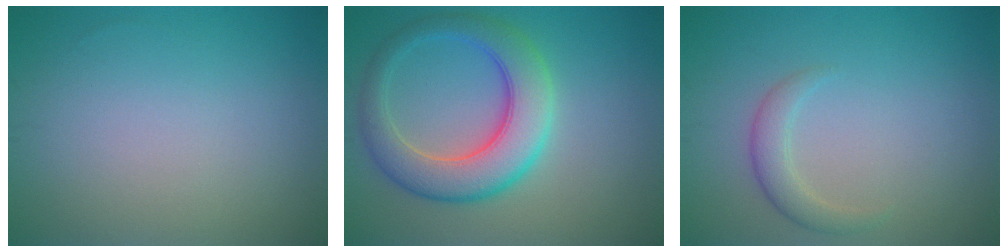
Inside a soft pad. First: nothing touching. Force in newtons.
{"total": 7.0, "press": 7.0, "slide": 0.3}
{"total": 2.0, "press": 2.0, "slide": 0.1}